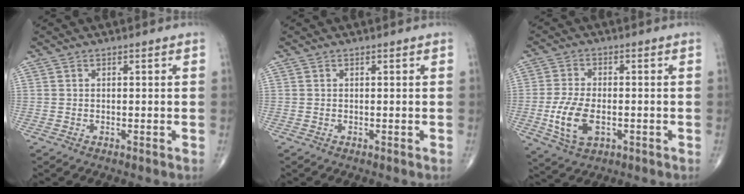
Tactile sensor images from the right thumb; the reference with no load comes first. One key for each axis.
{"total": 0.0}
{"total": 8.9, "fx": -2.1, "fy": 4.9, "fz": 7.2, "tx": -0.146, "ty": 0.000, "tz": -0.033}